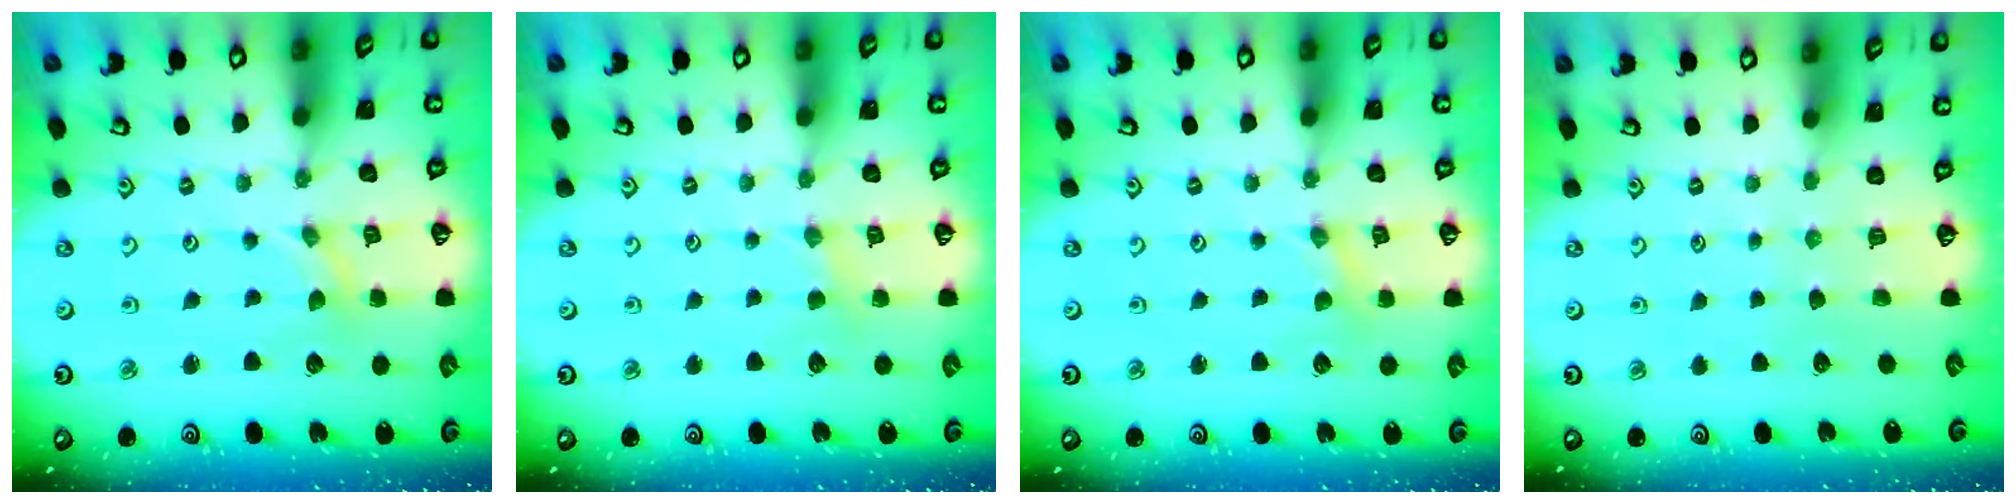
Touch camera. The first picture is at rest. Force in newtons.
{"total": 2.2, "press": 2.2, "slide": 0.3}
{"total": 0.6, "press": 0.5, "slide": 0.1}
{"total": 0.0}